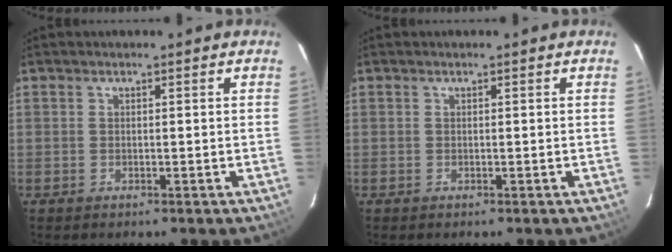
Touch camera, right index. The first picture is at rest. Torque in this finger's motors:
{"motor_torque": [0.00, 0.00, -0.01, 0.00]}